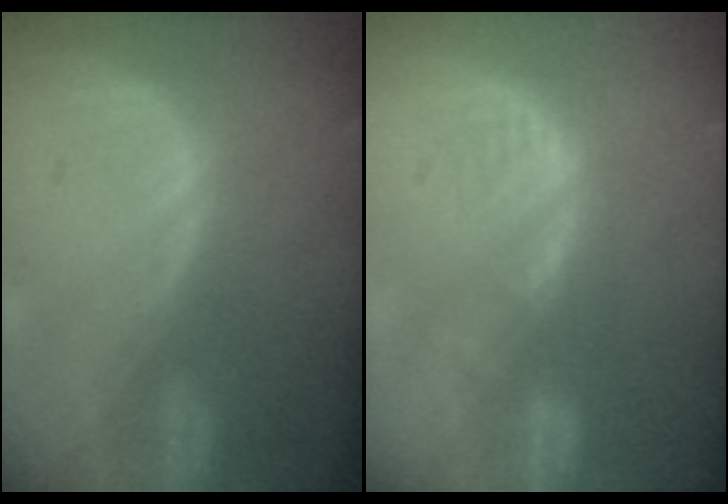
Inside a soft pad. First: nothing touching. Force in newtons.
{"total": 3.6, "press": 3.1, "slide": 1.8}